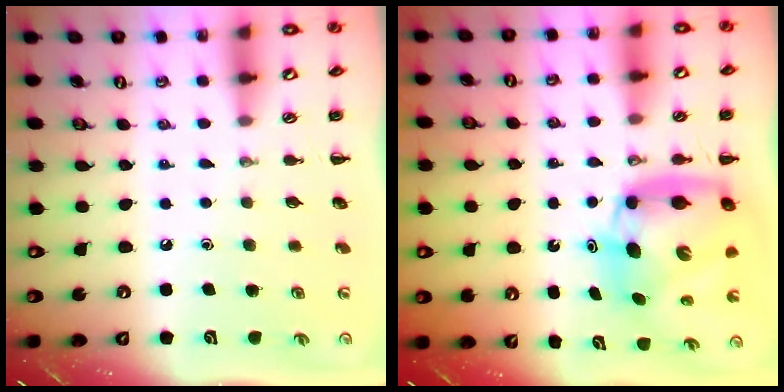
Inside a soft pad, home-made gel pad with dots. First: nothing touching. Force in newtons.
{"total": 10.0, "press": 9.6, "slide": 2.7}